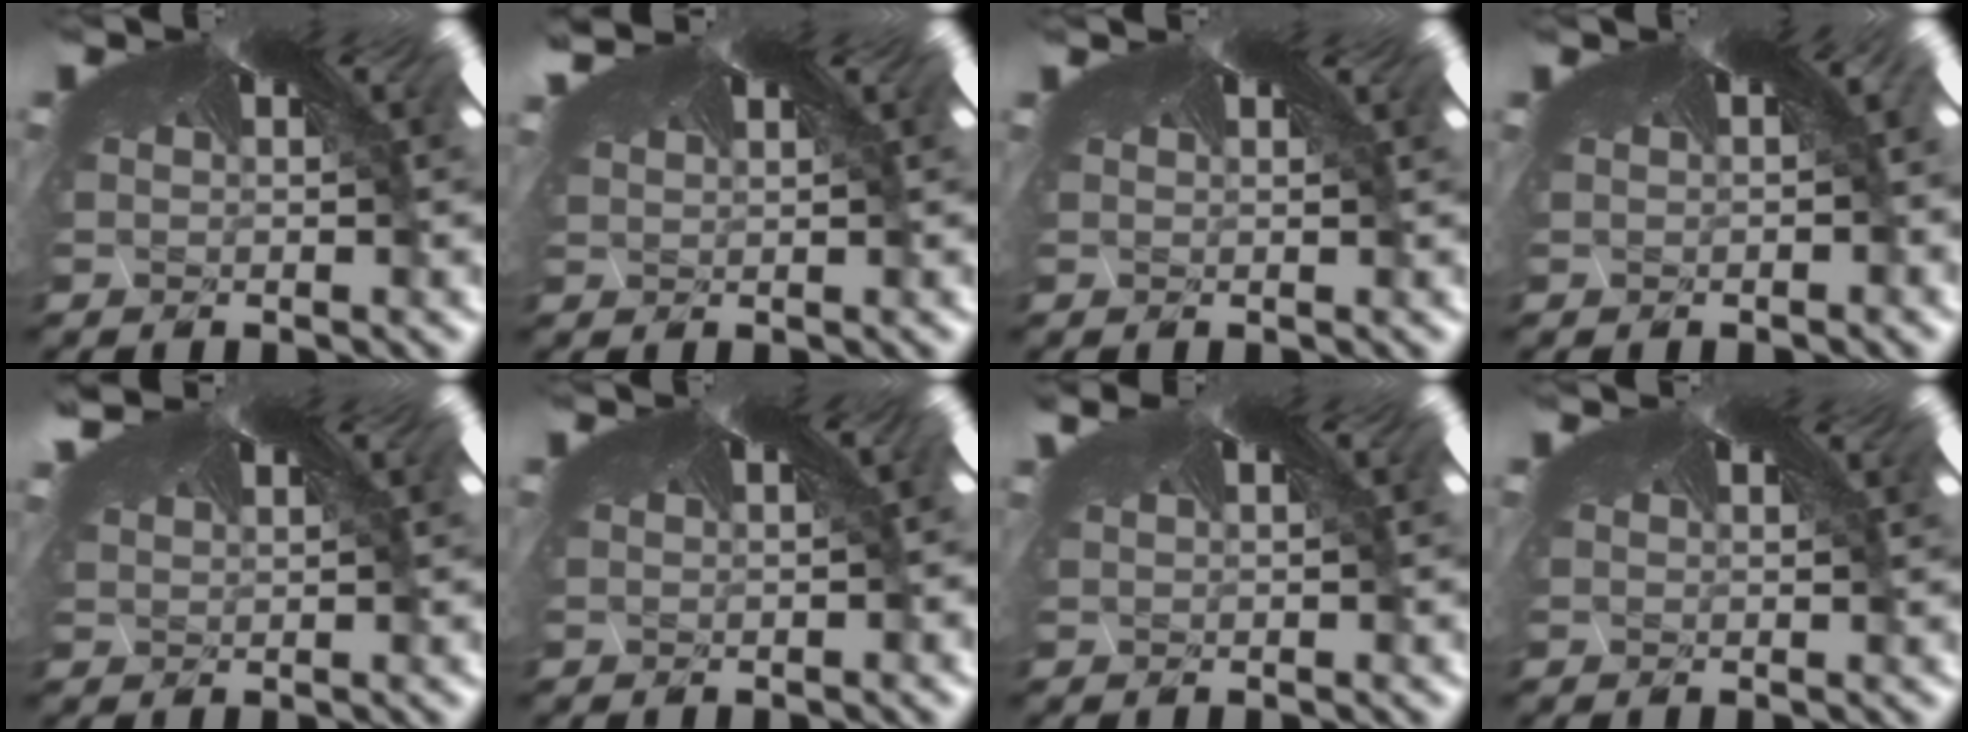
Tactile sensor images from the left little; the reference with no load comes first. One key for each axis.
{"total": 1.1, "fx": 0.9, "fy": 0.6, "fz": 0.0, "tx": -0.023, "ty": 0.003, "tz": 0.017}
{"total": 0.0}
{"total": 0.9, "fx": -0.7, "fy": -0.1, "fz": -0.5, "tx": -0.001, "ty": -0.008, "tz": -0.003}
{"total": 1.4, "fx": 1.0, "fy": 0.9, "fz": 0.3, "tx": -0.028, "ty": 0.004, "tz": 0.021}
{"total": 0.6, "fx": -0.3, "fy": -0.4, "fz": -0.3, "tx": 0.007, "ty": -0.002, "tz": -0.004}
{"total": 0.6, "fx": 0.2, "fy": -0.2, "fz": -0.5, "tx": 0.007, "ty": -0.004, "tz": 0.001}
{"total": 0.6, "fx": 0.3, "fy": 0.3, "fz": 0.3, "tx": -0.003, "ty": -0.001, "tz": 0.005}